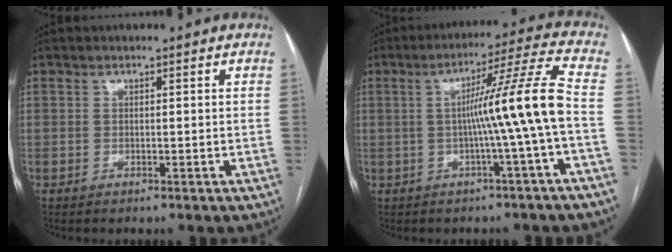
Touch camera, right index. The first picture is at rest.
{"total": 10.8, "force": [-1.4, -2.5, 10.4], "torque": [-0.158, 0.012, -0.020]}